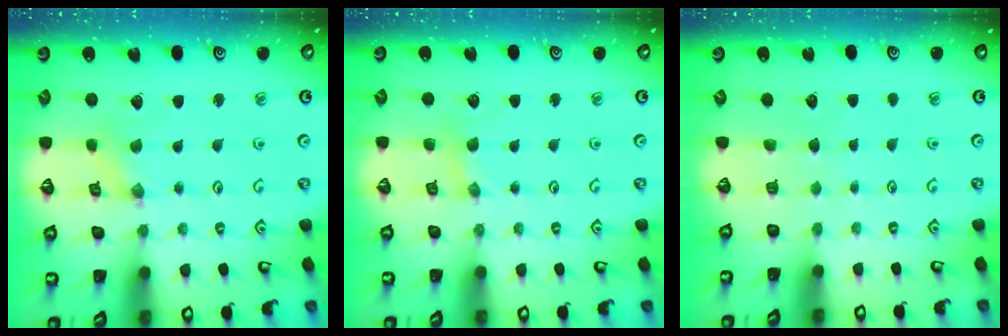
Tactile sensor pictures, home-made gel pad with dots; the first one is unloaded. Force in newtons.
{"total": 2.7, "press": 2.7, "slide": 0.4}
{"total": 0.6, "press": 0.6, "slide": 0.1}